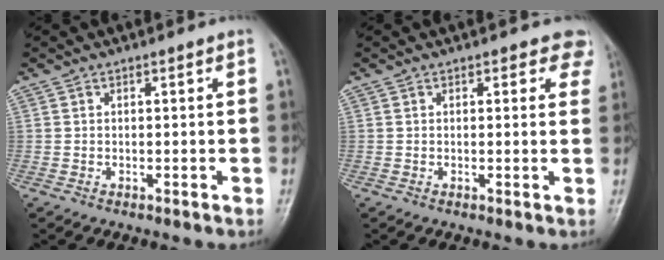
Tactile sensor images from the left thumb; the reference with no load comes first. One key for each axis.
{"total": 3.4, "fx": 2.4, "fy": 2.0, "fz": 1.4, "tx": 0.019, "ty": -0.007, "tz": 0.012}